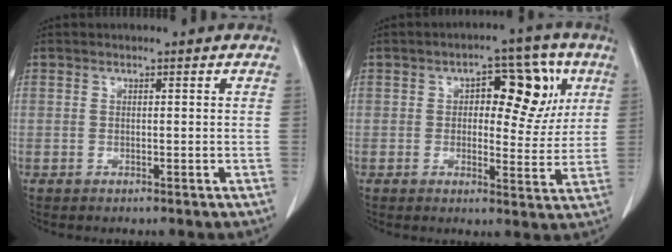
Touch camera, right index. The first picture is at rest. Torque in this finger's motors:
{"motor_torque": [0.30, 0.19, 0.20, 0.04]}